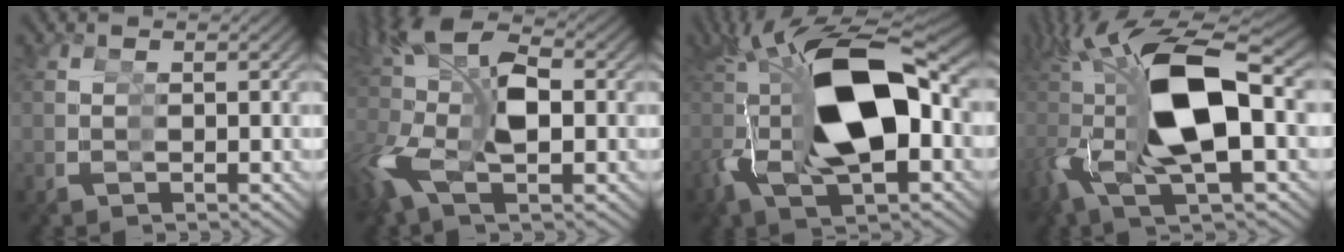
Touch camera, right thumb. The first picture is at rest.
{"total": 9.8, "force": [-2.1, 5.5, 7.8], "torque": [-0.148, -0.019, -0.029]}
{"total": 20.6, "force": [-1.2, 11.2, 17.3], "torque": [-0.289, -0.019, -0.011]}
{"total": 17.8, "force": [-1.5, 9.4, 15.1], "torque": [-0.277, -0.023, -0.011]}